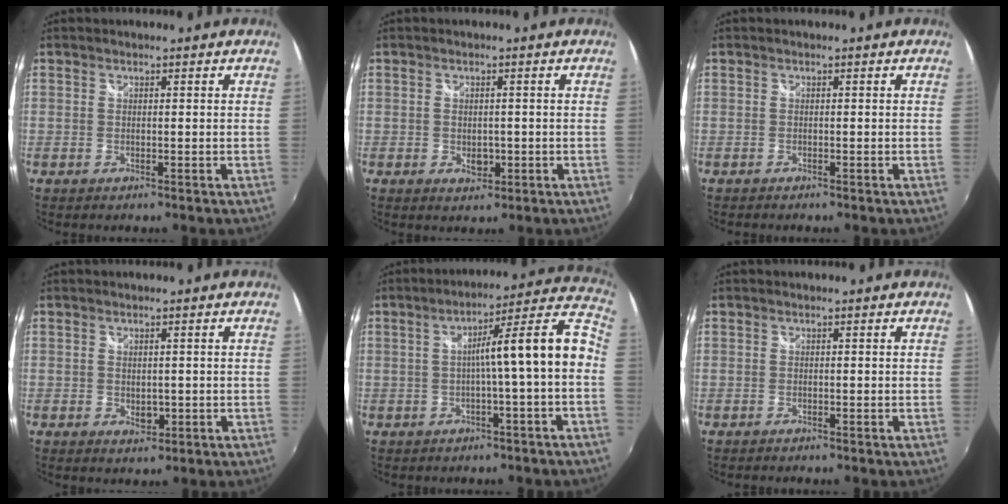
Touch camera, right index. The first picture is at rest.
{"total": 2.7, "force": [-0.5, 2.0, 1.8], "torque": [-0.029, -0.004, -0.006]}
{"total": 0.5, "force": [-0.5, 0.1, 0.1], "torque": [-0.003, -0.003, -0.013]}
{"total": 2.2, "force": [-0.2, 1.7, 1.5], "torque": [-0.022, -0.003, -0.001]}
{"total": 11.3, "force": [-1.8, 0.1, 11.2], "torque": [-0.140, 0.038, -0.018]}
{"total": 0.6, "force": [-0.6, 0.2, -0.1], "torque": [-0.002, -0.001, -0.013]}